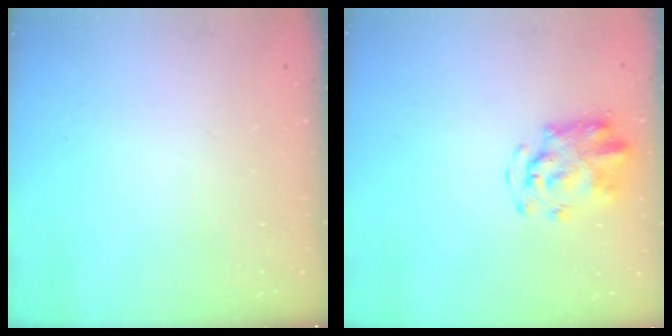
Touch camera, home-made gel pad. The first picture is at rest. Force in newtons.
{"total": 3.8, "press": 3.7, "slide": 0.9}